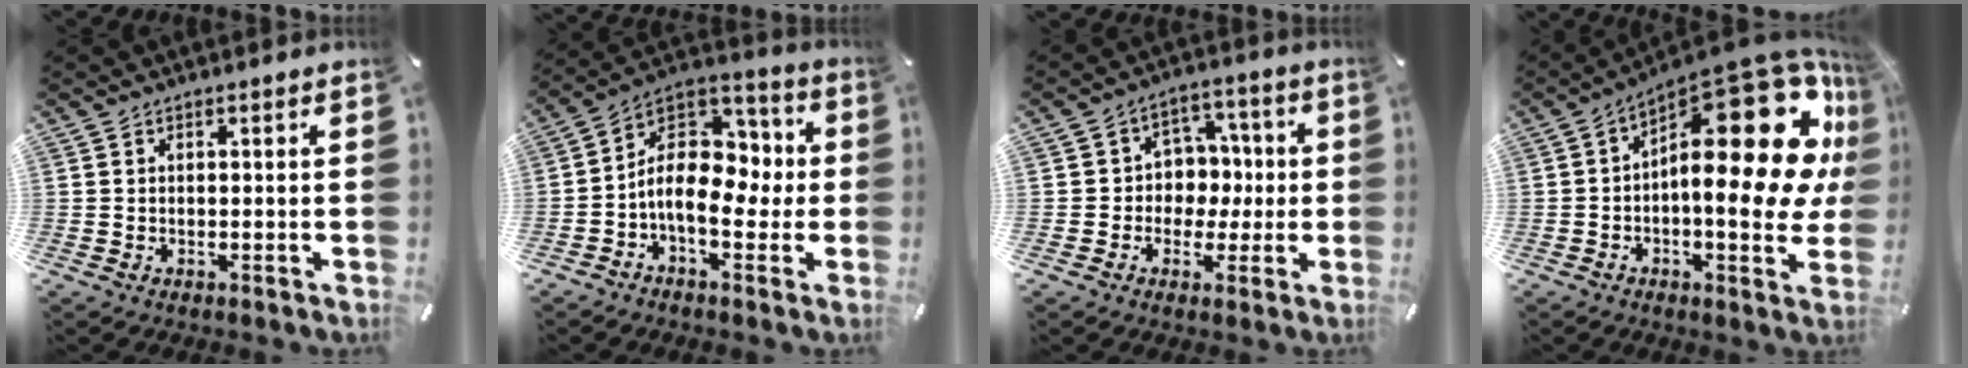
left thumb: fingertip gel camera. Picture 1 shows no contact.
{"total": 11.8, "force": [-2.2, 8.3, 8.1], "torque": [-0.143, 0.001, -0.040]}
{"total": 7.9, "force": [-0.8, 7.6, 1.9], "torque": [-0.031, 0.011, -0.011]}
{"total": 27.4, "force": [7.2, 11.5, 23.8], "torque": [-0.307, -0.079, 0.132]}